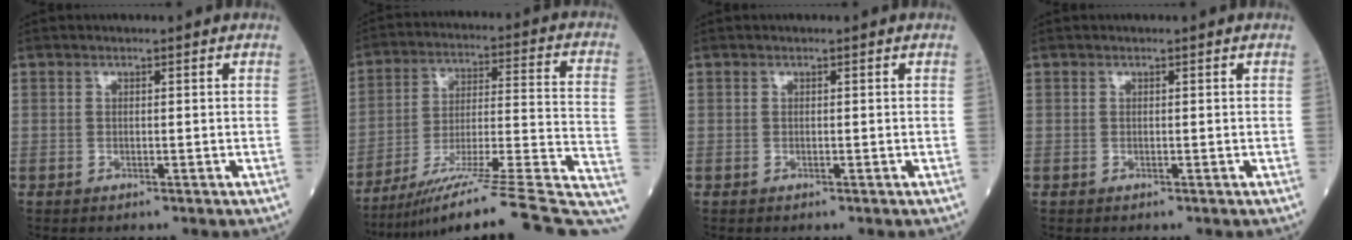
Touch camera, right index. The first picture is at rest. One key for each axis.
{"total": 25.8, "fx": -20.9, "fy": 0.3, "fz": 15.2, "tx": -0.148, "ty": 0.003, "tz": -0.310}
{"total": 0.0}
{"total": 0.0}